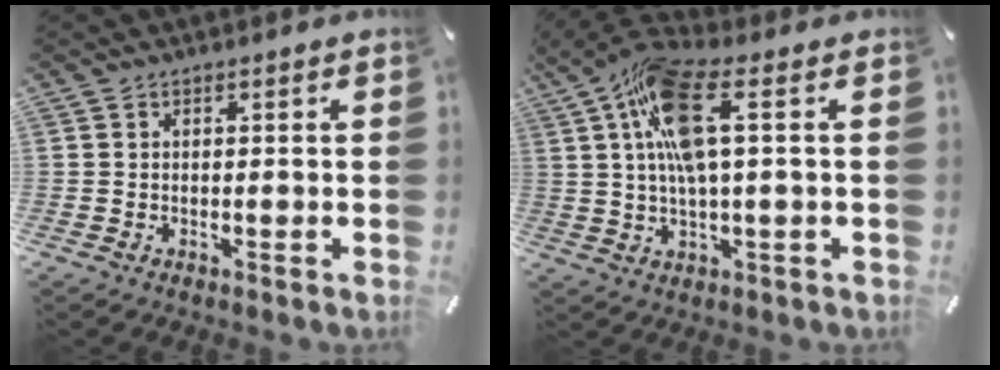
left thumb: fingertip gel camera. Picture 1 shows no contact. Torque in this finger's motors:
{"motor_torque": [2.55, 2.45, 2.13, -0.64, 0.76]}